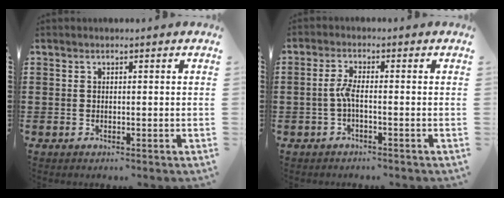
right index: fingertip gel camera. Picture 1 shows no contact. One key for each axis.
{"total": 3.1, "fx": -0.8, "fy": 0.6, "fz": 2.9, "tx": -0.072, "ty": -0.003, "tz": -0.021}